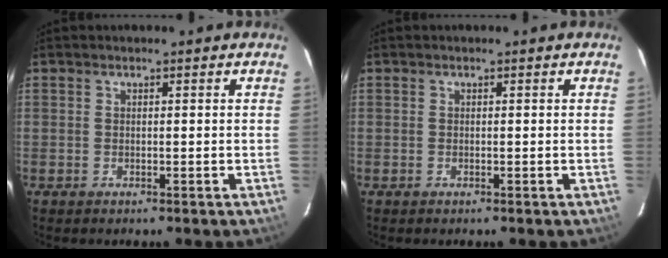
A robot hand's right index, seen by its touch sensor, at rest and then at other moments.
{"total": 0.0}